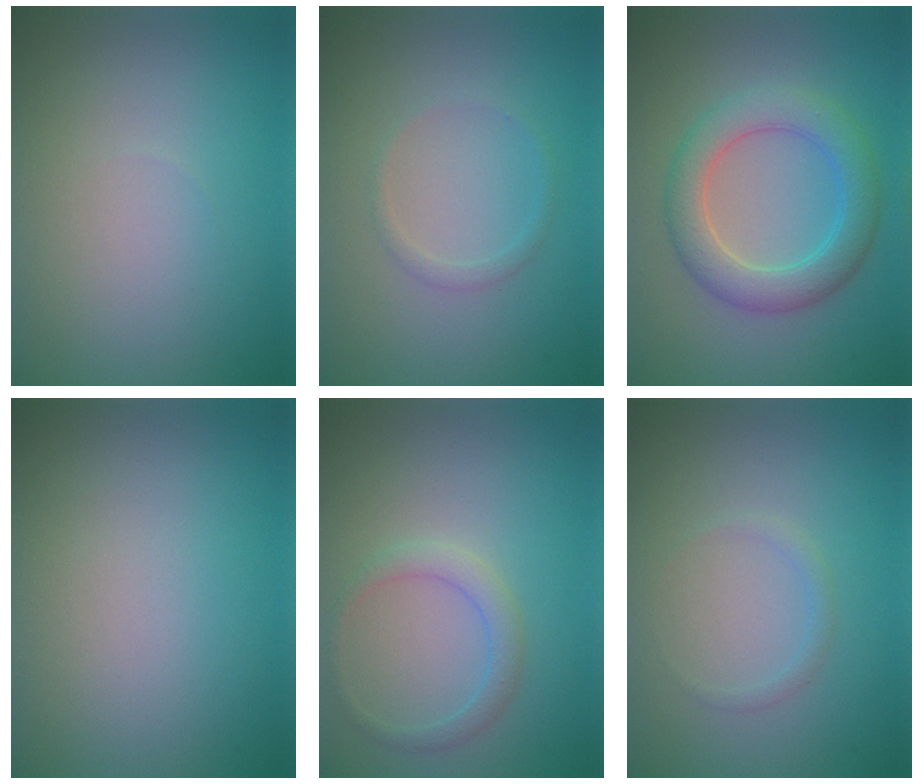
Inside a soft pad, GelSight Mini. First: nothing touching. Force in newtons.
{"total": 1.0, "press": 1.0, "slide": 0.1}
{"total": 5.1, "press": 5.1, "slide": 0.2}
{"total": 0.0}
{"total": 1.9, "press": 1.9, "slide": 0.1}
{"total": 0.9, "press": 0.9, "slide": 0.0}